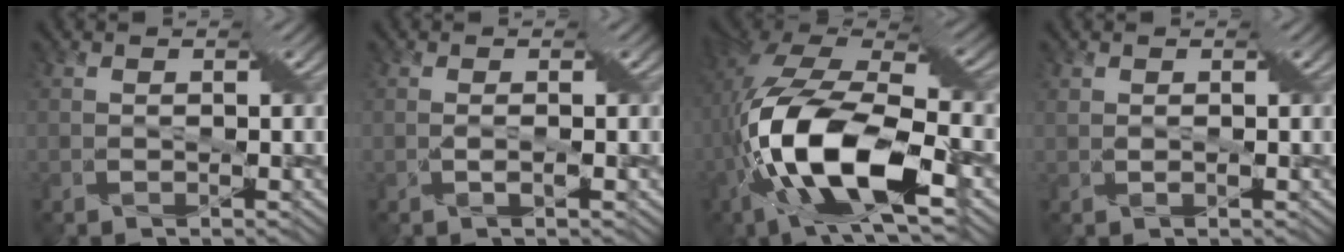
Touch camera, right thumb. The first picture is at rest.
{"total": 1.0, "force": [-0.2, -0.1, 1.0], "torque": [-0.018, -0.002, -0.001]}
{"total": 17.4, "force": [-4.8, 7.2, 15.1], "torque": [-0.322, -0.004, -0.085]}
{"total": 0.9, "force": [0.4, 0.6, 0.6], "torque": [-0.014, 0.000, 0.009]}